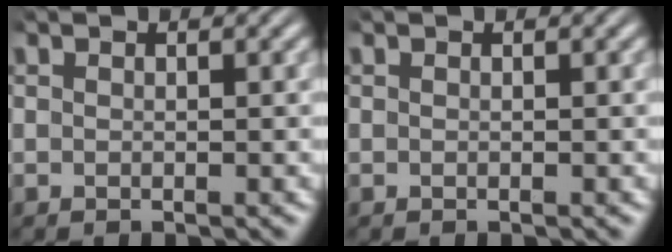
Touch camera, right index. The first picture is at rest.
{"total": 0.0}